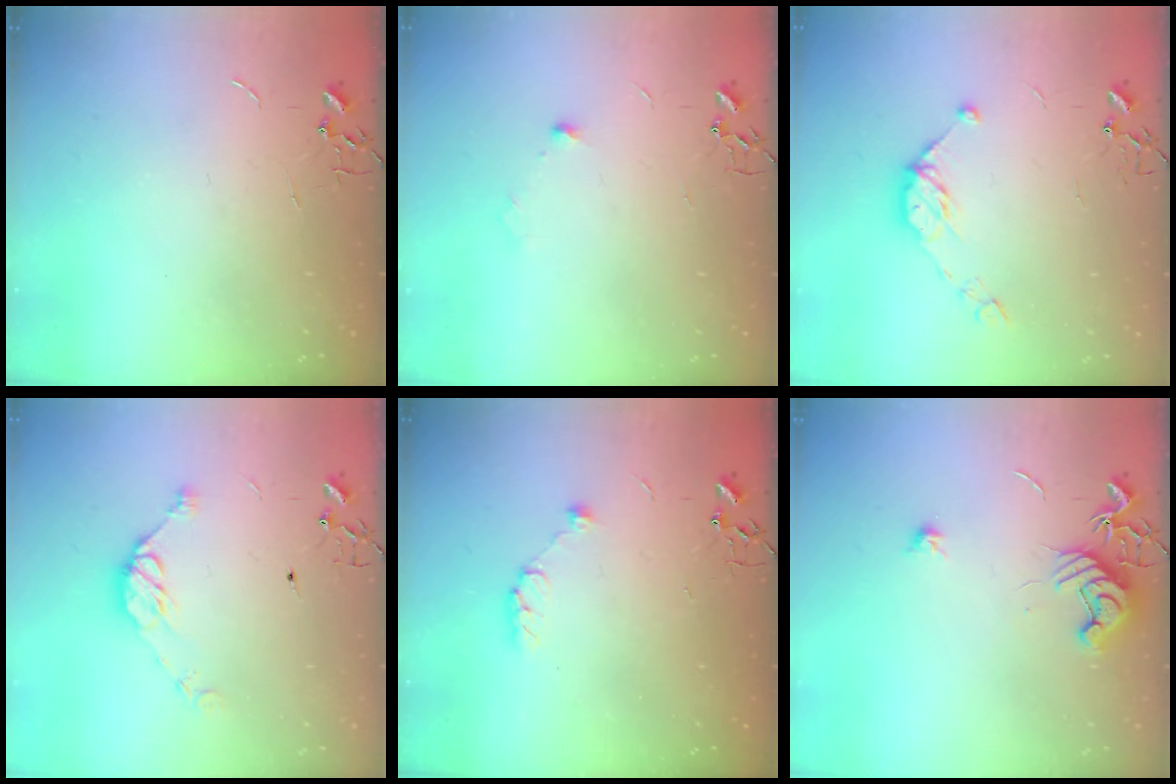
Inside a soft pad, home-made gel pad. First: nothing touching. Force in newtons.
{"total": 4.5, "press": 4.4, "slide": 0.9}
{"total": 9.5, "press": 9.5, "slide": 0.7}
{"total": 9.8, "press": 9.7, "slide": 1.2}
{"total": 6.6, "press": 6.6, "slide": 0.9}
{"total": 10.1, "press": 10.1, "slide": 0.7}